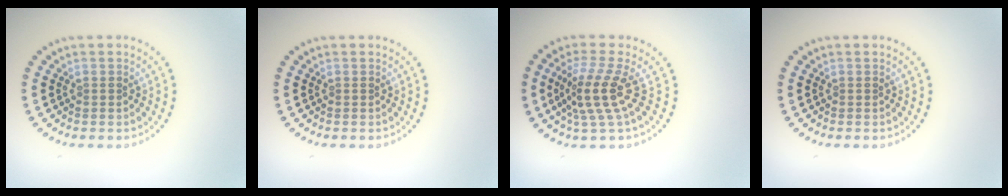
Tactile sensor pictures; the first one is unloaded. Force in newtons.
{"total": 0.0}
{"total": 3.8, "press": 2.7, "slide": 2.6}
{"total": 0.0}